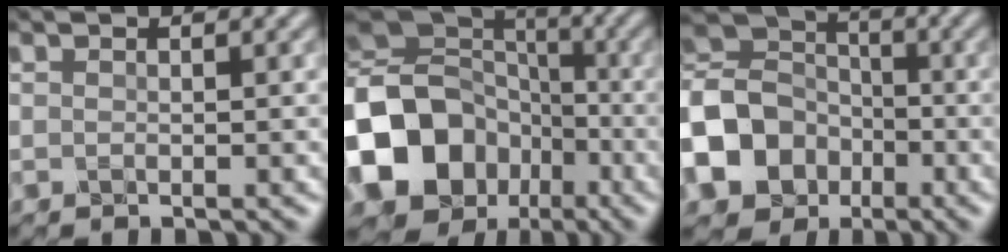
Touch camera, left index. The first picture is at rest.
{"total": 16.6, "force": [-5.6, 13.7, 7.6], "torque": [-0.184, -0.006, -0.124]}
{"total": 12.8, "force": [-4.8, 10.7, 5.2], "torque": [-0.143, -0.017, -0.118]}